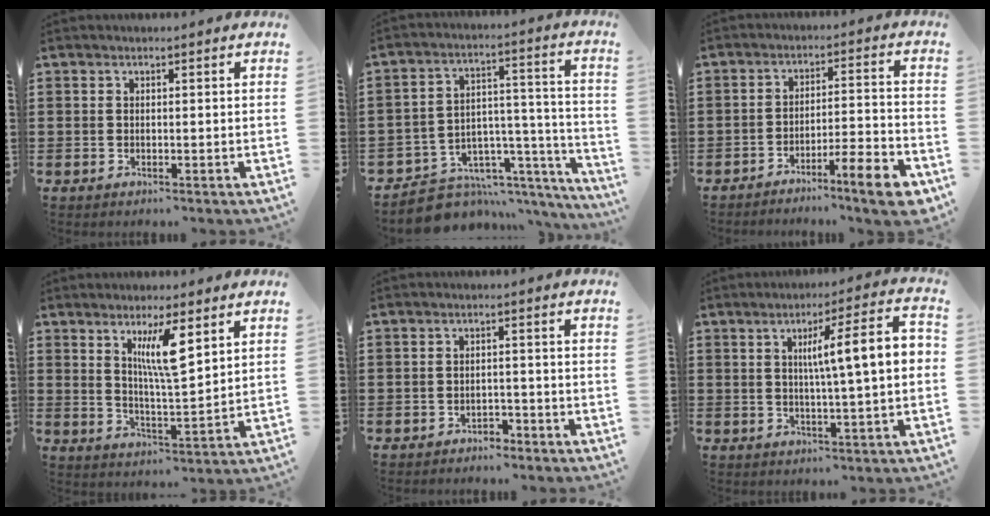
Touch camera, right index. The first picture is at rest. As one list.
[{"total": 6.4, "force": [-5.1, 3.7, 1.1], "torque": [-0.025, 0.004, -0.090]}, {"total": 8.0, "force": [-6.5, 0.5, 4.7], "torque": [-0.069, 0.006, -0.118]}, {"total": 7.4, "force": [3.6, 1.3, 6.4], "torque": [-0.117, -0.004, 0.056]}, {"total": 1.9, "force": [-1.8, 0.5, 0.2], "torque": [-0.011, 0.001, -0.039]}, {"total": 9.0, "force": [1.1, 0.5, 8.9], "torque": [-0.150, -0.005, 0.006]}]